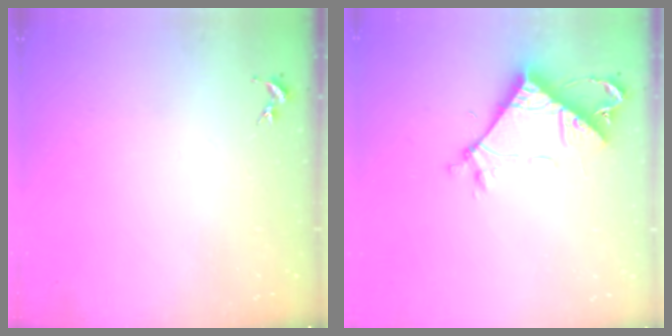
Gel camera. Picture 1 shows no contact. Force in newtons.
{"total": 9.7, "press": 9.7, "slide": 0.8}